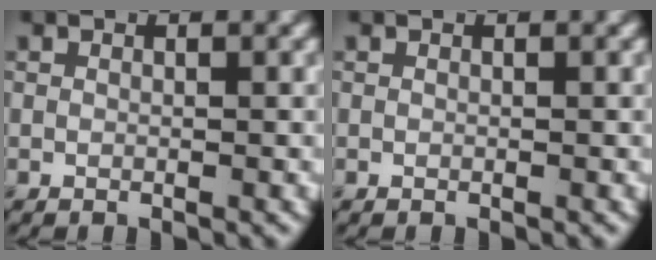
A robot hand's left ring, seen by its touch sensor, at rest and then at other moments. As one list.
[{"total": 0.0}]